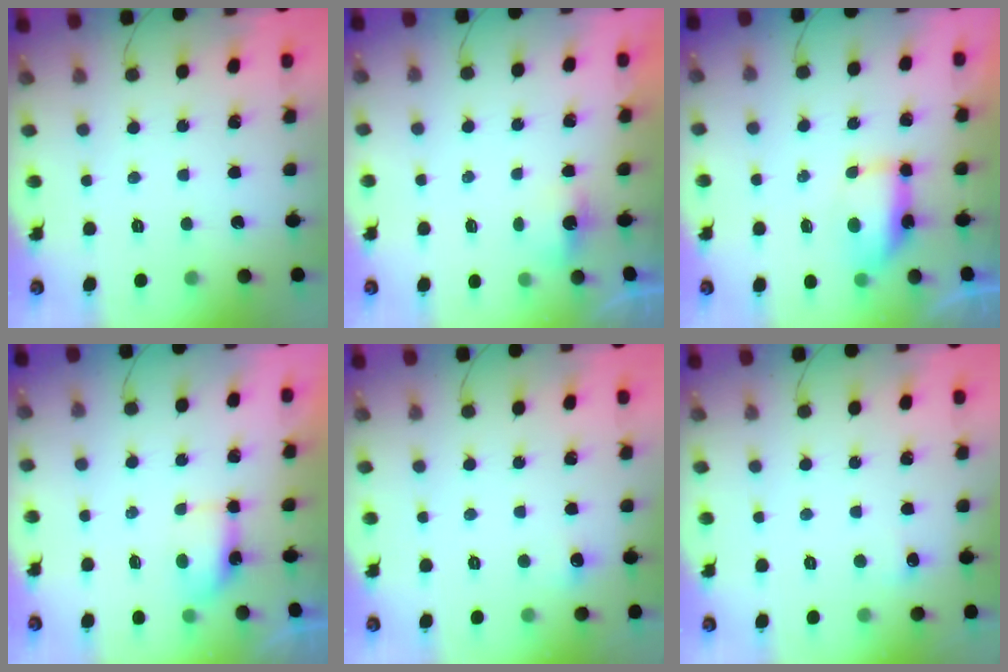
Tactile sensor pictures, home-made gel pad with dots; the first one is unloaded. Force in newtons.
{"total": 2.9, "press": 2.8, "slide": 0.8}
{"total": 11.2, "press": 8.8, "slide": 6.9}
{"total": 4.9, "press": 4.8, "slide": 0.7}
{"total": 3.9, "press": 3.7, "slide": 1.2}
{"total": 3.8, "press": 3.6, "slide": 1.1}